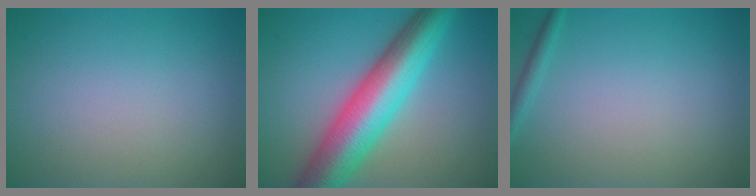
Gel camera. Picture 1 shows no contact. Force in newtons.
{"total": 10.1, "press": 10.1, "slide": 0.3}
{"total": 1.2, "press": 1.1, "slide": 0.1}